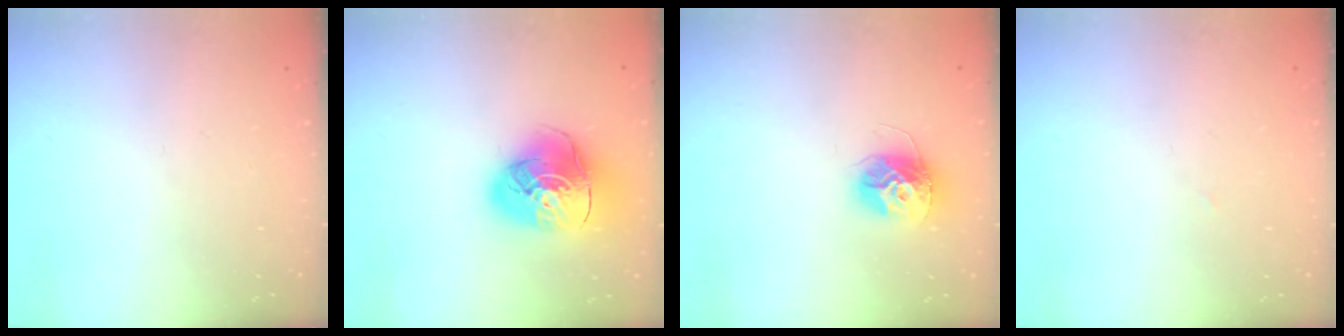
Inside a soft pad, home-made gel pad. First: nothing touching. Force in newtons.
{"total": 14.9, "press": 14.7, "slide": 2.0}
{"total": 11.8, "press": 11.8, "slide": 0.9}
{"total": 1.1, "press": 1.1, "slide": 0.1}